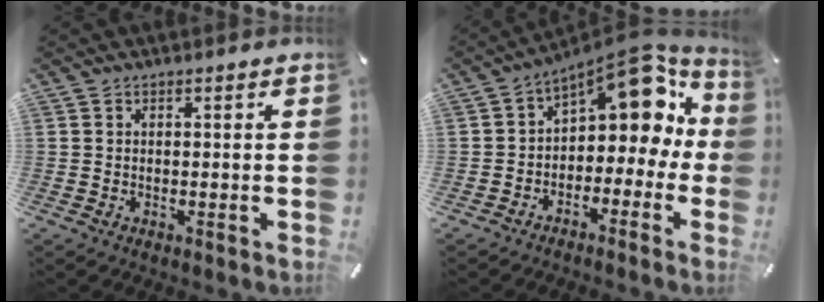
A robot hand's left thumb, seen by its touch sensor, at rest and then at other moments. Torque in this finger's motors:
{"motor_torque": [0.35, 1.01, 0.17, -0.01, 0.16]}